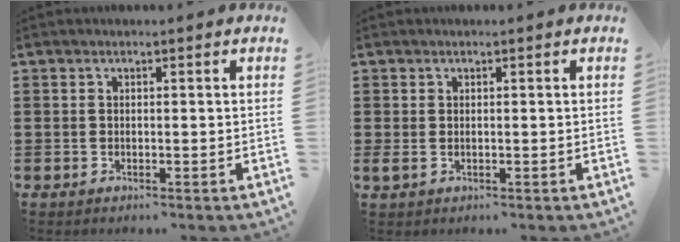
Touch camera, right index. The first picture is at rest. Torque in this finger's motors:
{"motor_torque": [1.07, 1.06, 0.04, 0.04]}